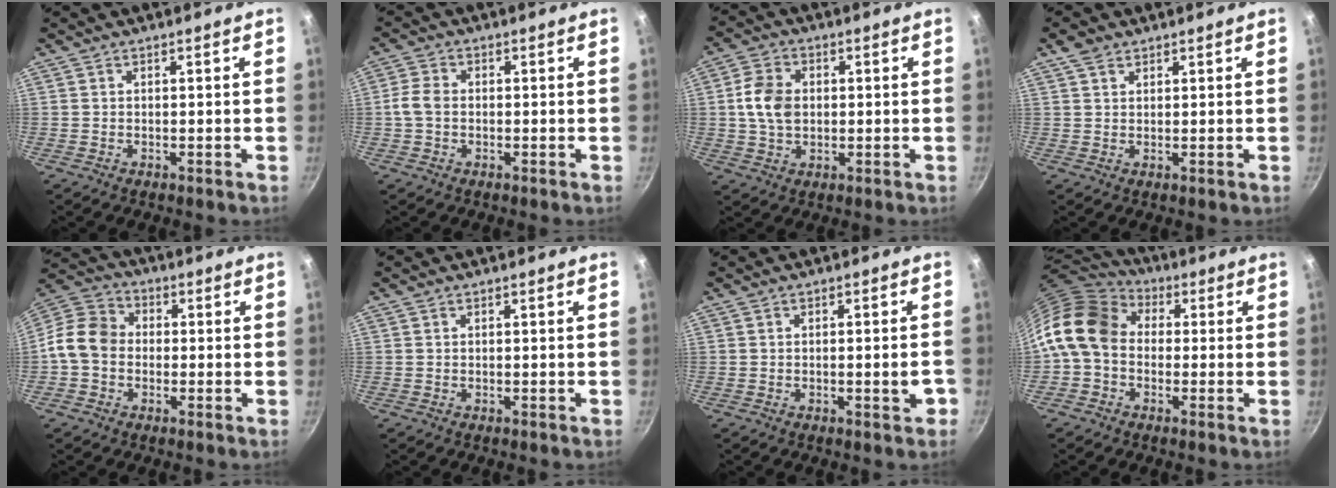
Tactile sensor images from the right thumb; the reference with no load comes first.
{"total": 3.8, "force": [-0.4, 2.8, 2.6], "torque": [-0.054, 0.013, -0.013]}
{"total": 7.7, "force": [0.6, 5.6, 5.2], "torque": [-0.088, 0.010, 0.008]}
{"total": 2.8, "force": [1.8, 1.8, 1.1], "torque": [-0.018, -0.004, 0.035]}
{"total": 9.8, "force": [-1.2, 8.1, 5.4], "torque": [-0.074, 0.026, -0.048]}
{"total": 0.0}
{"total": 3.1, "force": [-1.1, 0.8, 2.8], "torque": [-0.029, 0.007, -0.015]}
{"total": 14.9, "force": [0.7, 11.6, 9.4], "torque": [-0.163, 0.036, -0.008]}